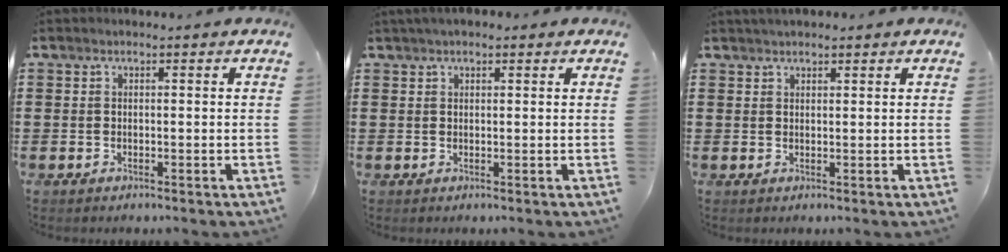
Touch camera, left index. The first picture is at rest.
{"total": 1.6, "force": [1.2, 0.6, 0.9], "torque": [-0.019, 0.004, 0.022]}
{"total": 1.4, "force": [1.3, 0.3, 0.3], "torque": [-0.008, 0.003, 0.025]}